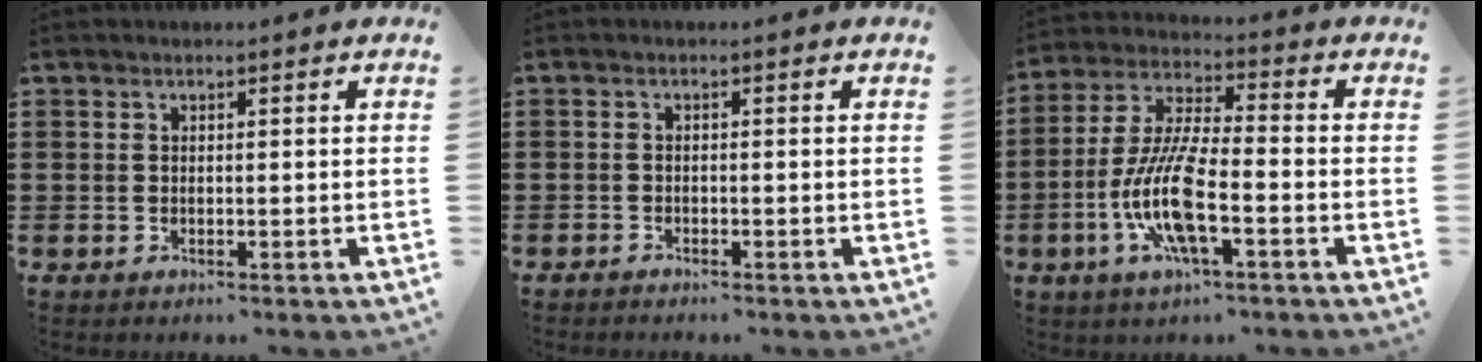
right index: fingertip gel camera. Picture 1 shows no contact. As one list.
[{"total": 0.7, "force": [-0.7, 0.1, -0.1], "torque": [0.000, 0.002, -0.016]}, {"total": 10.7, "force": [-3.8, 2.6, 9.7], "torque": [-0.219, -0.013, -0.077]}]